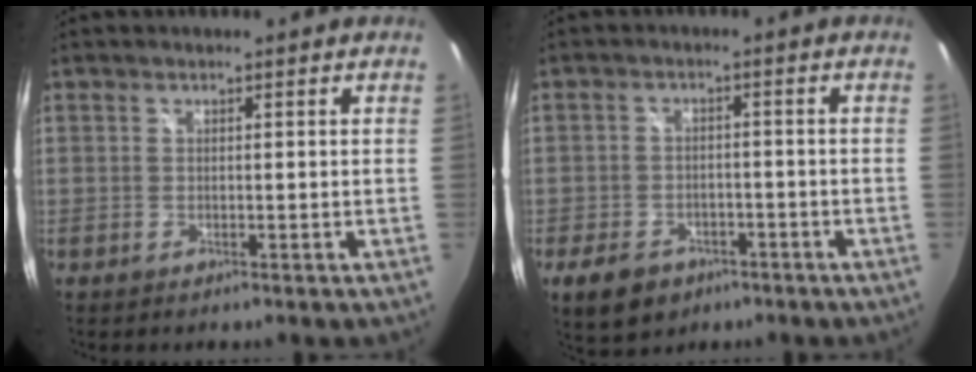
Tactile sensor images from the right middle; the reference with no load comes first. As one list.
[{"total": 8.5, "force": [-5.0, 5.5, 4.1], "torque": [-0.100, -0.005, -0.072]}]